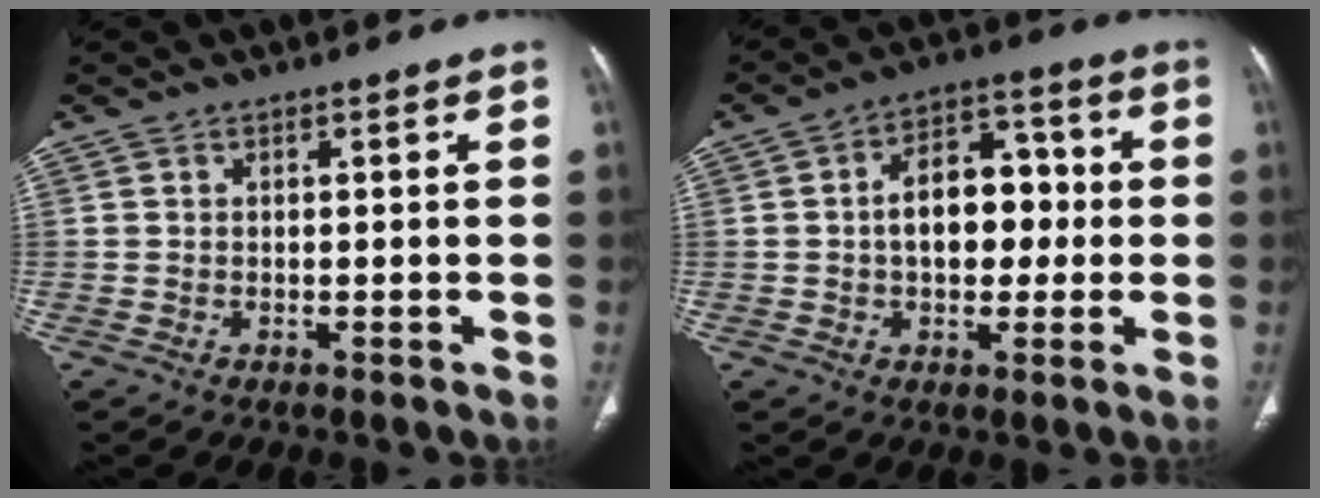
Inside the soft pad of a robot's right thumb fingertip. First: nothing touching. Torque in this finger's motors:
{"motor_torque": [1.51, 1.45, 0.58, -0.67, 0.27]}